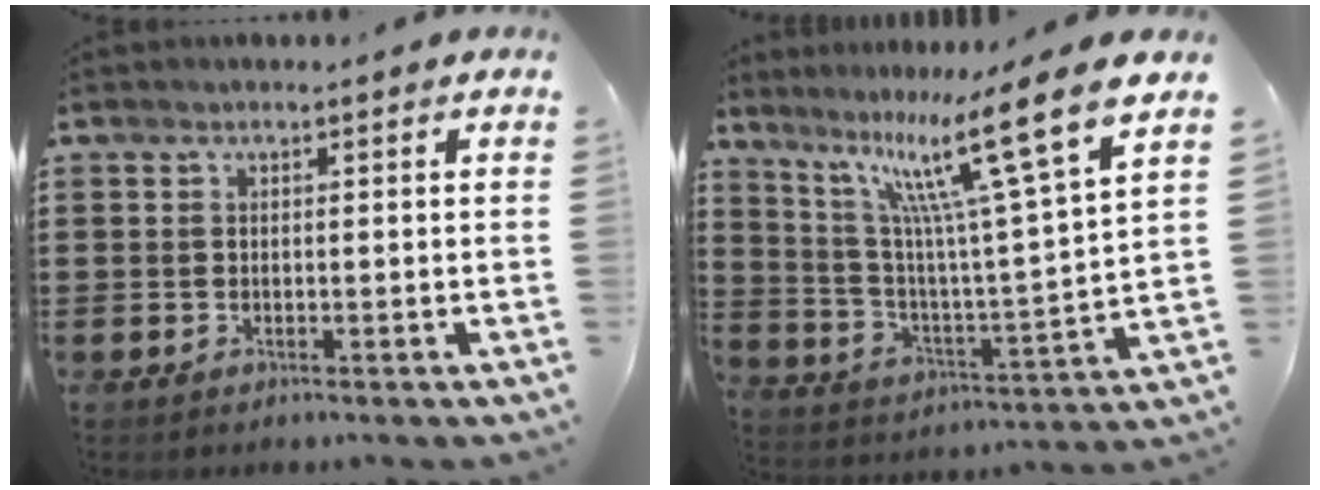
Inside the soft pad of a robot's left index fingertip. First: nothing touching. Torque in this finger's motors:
{"motor_torque": [2.14, 0.00, 0.59, 0.21]}